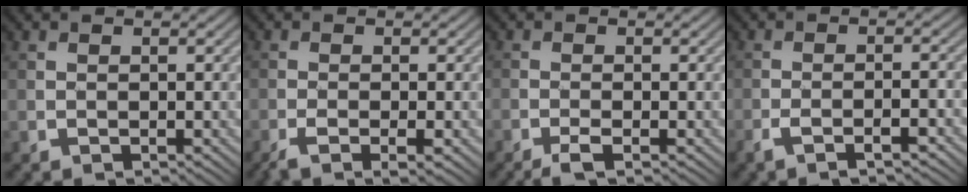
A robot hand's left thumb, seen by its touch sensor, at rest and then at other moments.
{"total": 4.1, "force": [-2.3, 0.8, 3.3], "torque": [-0.063, -0.004, -0.044]}
{"total": 2.3, "force": [-1.5, 0.3, 1.7], "torque": [-0.034, 0.002, -0.035]}
{"total": 3.8, "force": [-2.5, 0.6, 2.8], "torque": [-0.052, 0.005, -0.049]}